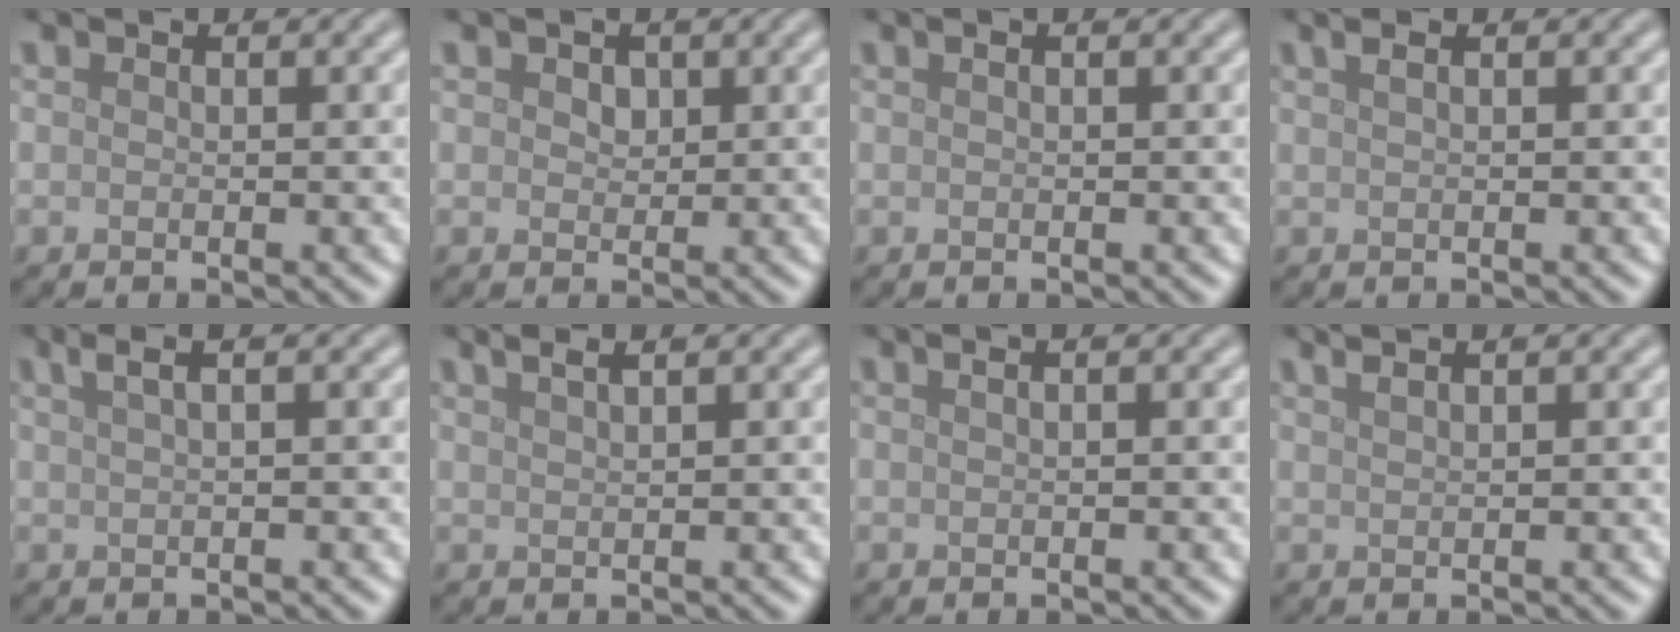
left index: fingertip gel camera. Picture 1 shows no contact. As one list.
[{"total": 1.3, "force": [0.6, 1.0, 0.6], "torque": [-0.012, -0.001, 0.009]}, {"total": 0.6, "force": [0.3, 0.2, 0.5], "torque": [-0.010, 0.004, 0.005]}, {"total": 2.1, "force": [1.2, 0.9, 1.4], "torque": [-0.016, 0.002, 0.002]}, {"total": 2.9, "force": [1.7, 0.9, 2.2], "torque": [-0.024, 0.006, 0.018]}, {"total": 3.1, "force": [2.0, 1.3, 2.0], "torque": [-0.009, 0.015, 0.004]}, {"total": 2.3, "force": [1.1, 1.1, 1.6], "torque": [-0.009, 0.012, -0.005]}, {"total": 3.0, "force": [2.1, 1.2, 1.8], "torque": [-0.009, 0.016, 0.005]}]